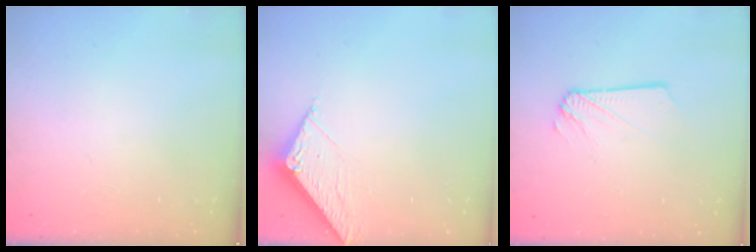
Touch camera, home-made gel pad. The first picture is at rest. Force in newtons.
{"total": 6.1, "press": 6.1, "slide": 0.3}
{"total": 1.2, "press": 1.2, "slide": 0.1}